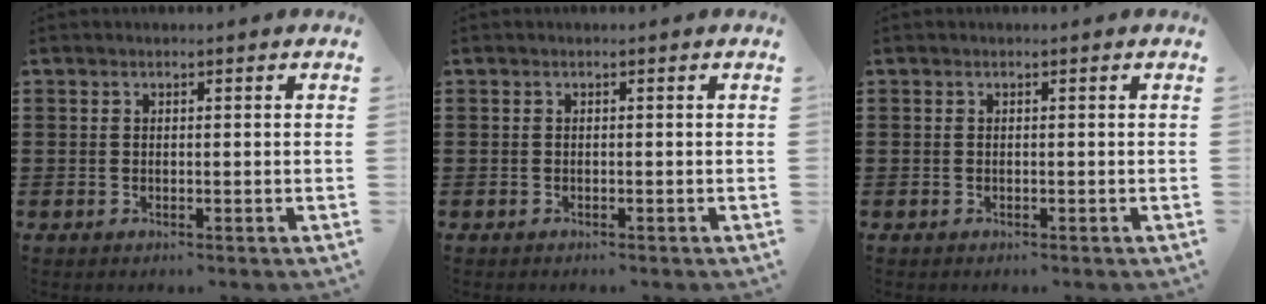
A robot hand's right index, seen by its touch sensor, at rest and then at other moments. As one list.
[{"total": 0.0}, {"total": 0.0}]